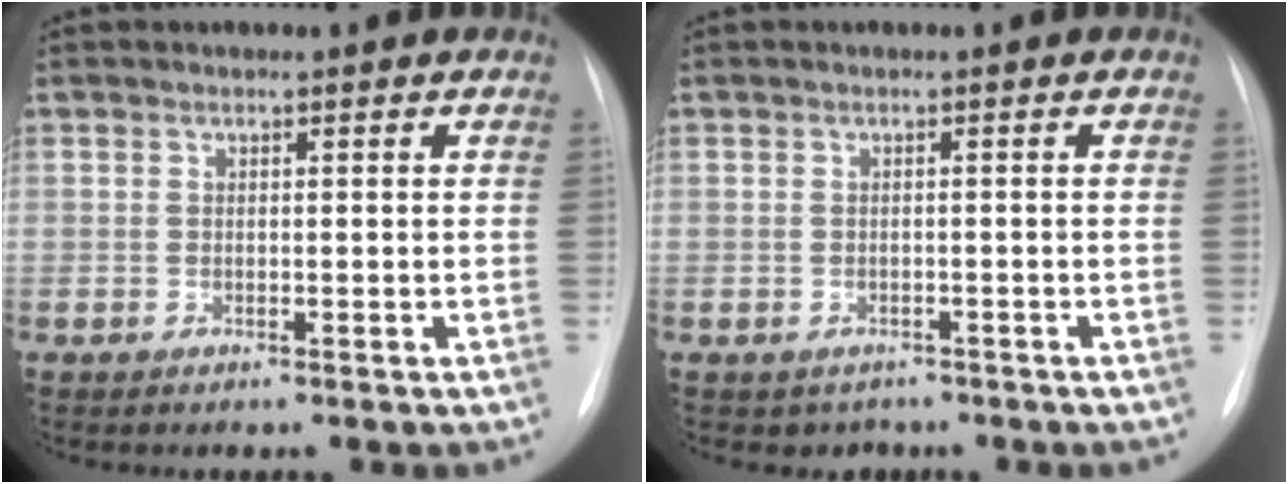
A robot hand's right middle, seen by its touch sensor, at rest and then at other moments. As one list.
[{"total": 2.5, "force": [-1.7, 1.8, 0.2], "torque": [-0.005, 0.006, -0.020]}]